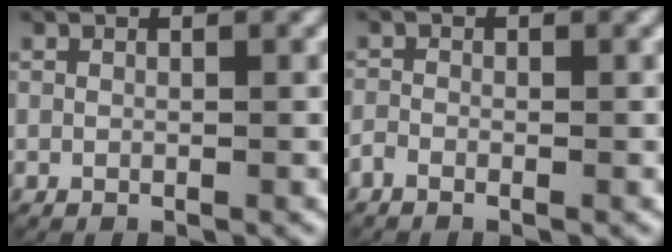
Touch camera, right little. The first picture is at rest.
{"total": 0.9, "force": [-0.7, 0.5, 0.4], "torque": [-0.012, -0.002, -0.016]}